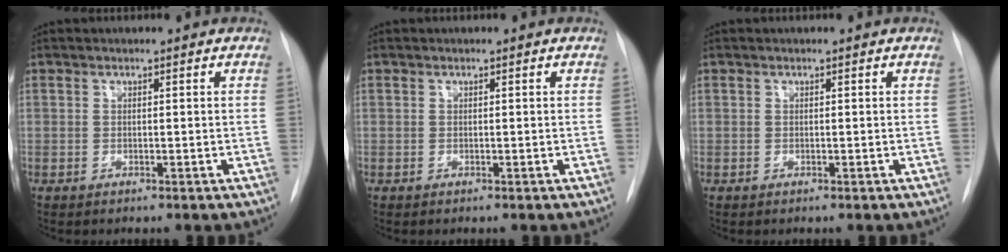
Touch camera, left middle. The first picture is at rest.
{"total": 0.0}
{"total": 0.0}